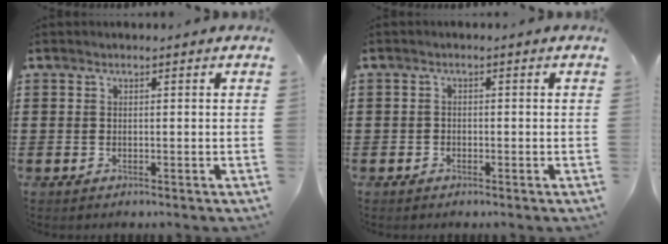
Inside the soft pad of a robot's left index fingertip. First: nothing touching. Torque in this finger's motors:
{"motor_torque": [-0.68, 0.98, -0.01, -0.01]}